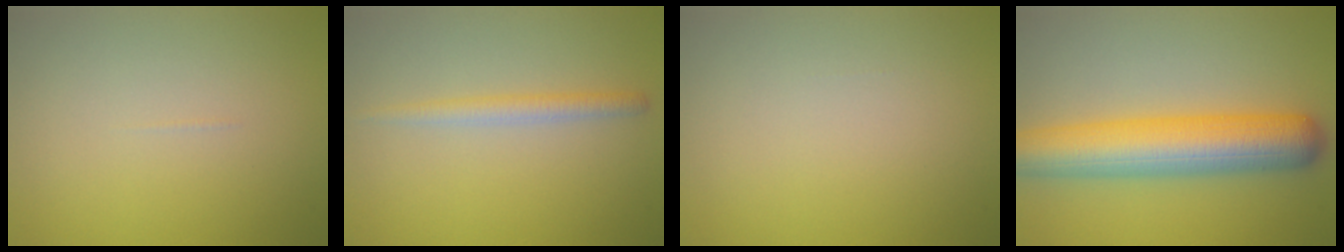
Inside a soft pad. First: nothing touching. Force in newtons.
{"total": 1.8, "press": 1.8, "slide": 0.1}
{"total": 0.0}
{"total": 8.7, "press": 8.7, "slide": 0.2}